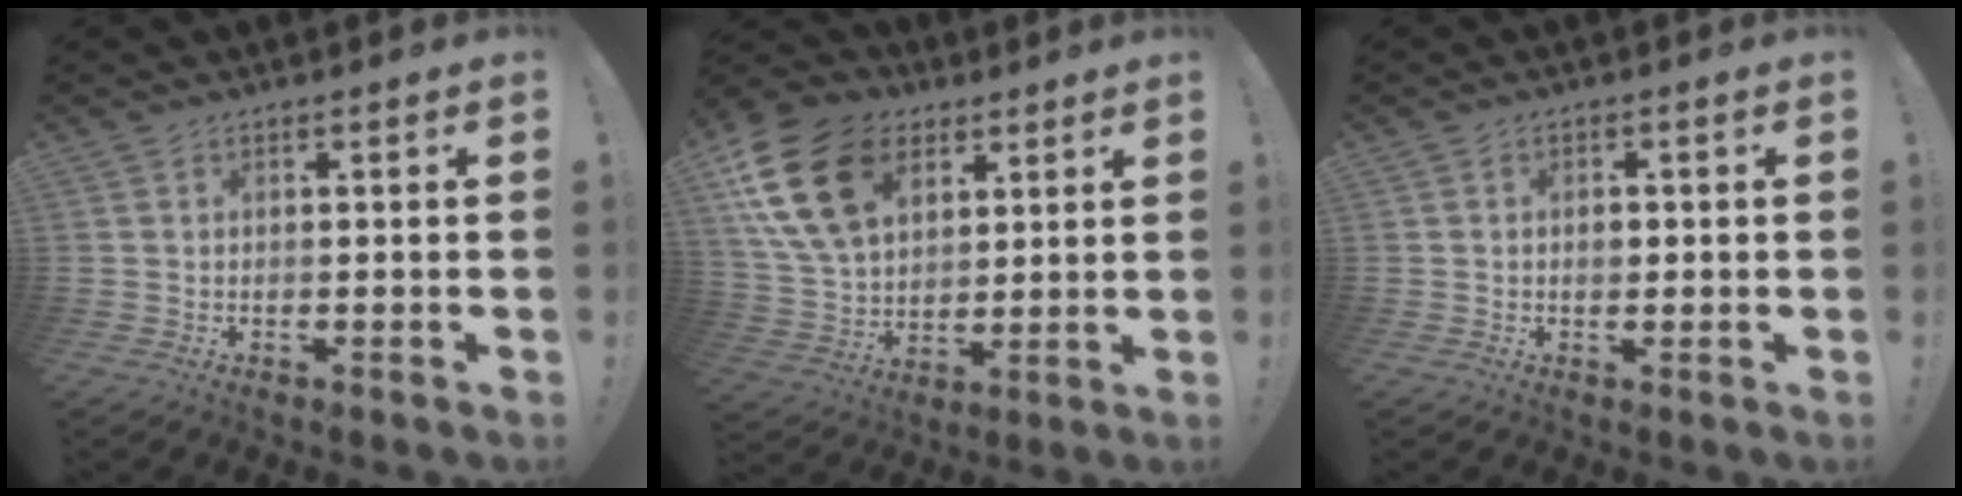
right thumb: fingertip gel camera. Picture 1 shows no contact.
{"total": 20.9, "force": [8.6, 14.5, 12.3], "torque": [-0.230, -0.035, 0.158]}
{"total": 2.1, "force": [-0.1, 1.7, 1.2], "torque": [-0.008, 0.000, -0.007]}